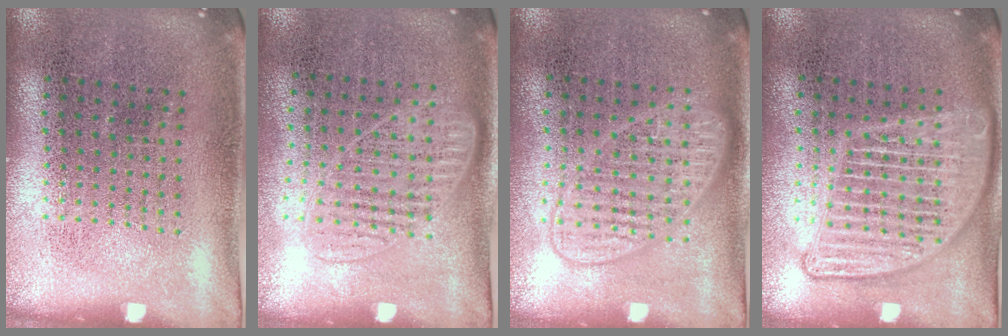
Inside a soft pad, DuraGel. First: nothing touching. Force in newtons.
{"total": 1.2, "press": 1.0, "slide": 0.6}
{"total": 1.5, "press": 1.5, "slide": 0.2}
{"total": 2.9, "press": 2.9, "slide": 0.3}